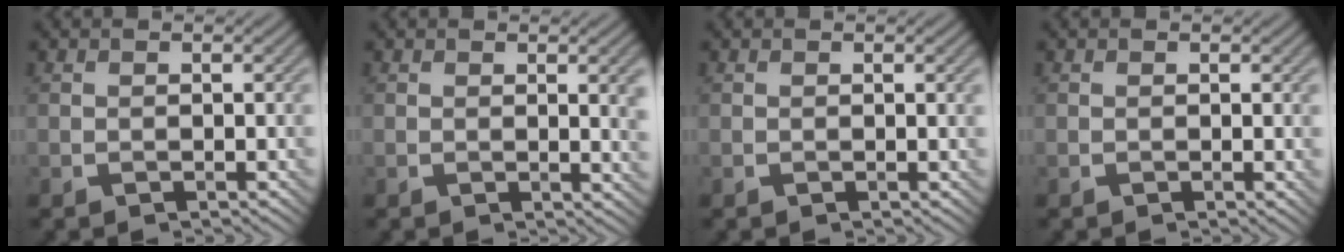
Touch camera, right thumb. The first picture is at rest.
{"total": 2.7, "force": [0.6, 0.5, 2.6], "torque": [-0.038, 0.001, 0.010]}
{"total": 0.7, "force": [0.2, 0.1, 0.7], "torque": [-0.009, -0.001, 0.001]}
{"total": 0.7, "force": [0.0, 0.1, 0.7], "torque": [-0.010, -0.003, -0.001]}